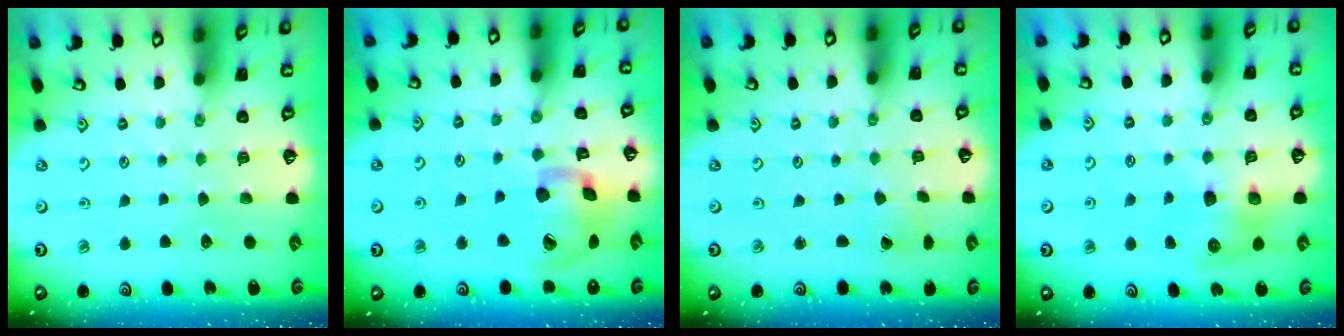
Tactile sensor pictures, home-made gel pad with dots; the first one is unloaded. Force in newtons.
{"total": 17.5, "press": 17.4, "slide": 2.5}
{"total": 1.9, "press": 1.9, "slide": 0.2}
{"total": 8.1, "press": 8.0, "slide": 1.1}